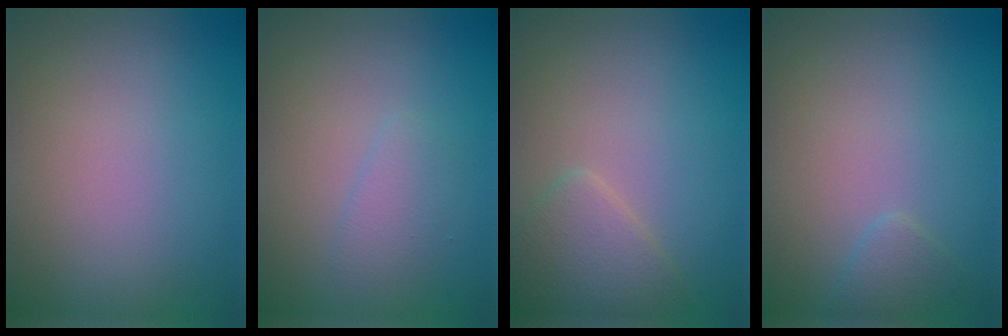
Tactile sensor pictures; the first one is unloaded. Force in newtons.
{"total": 1.4, "press": 1.4, "slide": 0.1}
{"total": 2.8, "press": 2.8, "slide": 0.1}
{"total": 1.2, "press": 1.2, "slide": 0.1}